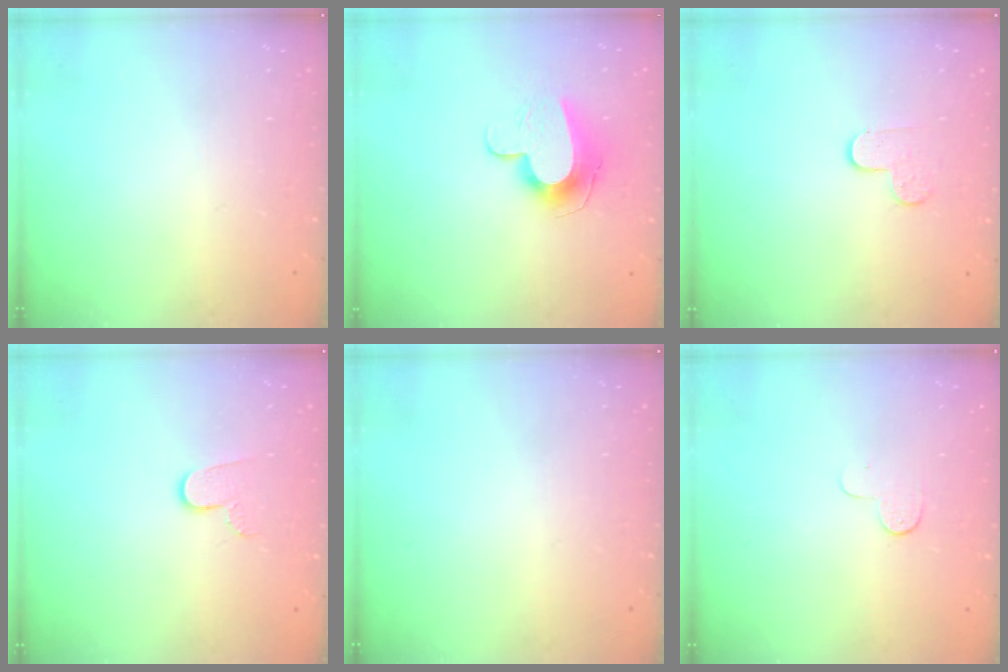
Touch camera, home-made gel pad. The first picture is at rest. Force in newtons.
{"total": 11.1, "press": 11.1, "slide": 0.7}
{"total": 5.3, "press": 5.3, "slide": 0.4}
{"total": 6.6, "press": 6.6, "slide": 0.6}
{"total": 0.0}
{"total": 3.9, "press": 3.9, "slide": 0.4}